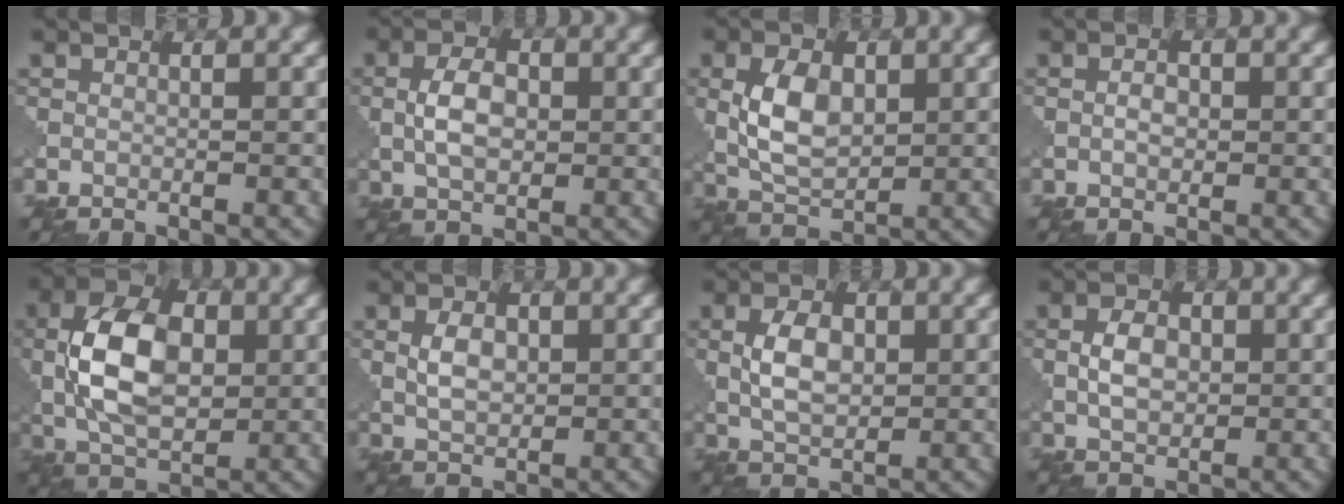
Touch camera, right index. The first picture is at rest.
{"total": 3.6, "force": [0.3, 2.2, 2.8], "torque": [-0.057, 0.002, 0.006]}
{"total": 5.0, "force": [0.8, 3.1, 3.8], "torque": [-0.077, 0.000, 0.020]}
{"total": 1.3, "force": [0.0, 0.8, 1.0], "torque": [-0.016, 0.001, -0.001]}
{"total": 8.4, "force": [0.7, 5.2, 6.5], "torque": [-0.134, 0.006, 0.008]}
{"total": 2.6, "force": [0.7, 1.7, 1.9], "torque": [-0.037, -0.001, 0.015]}
{"total": 3.9, "force": [0.7, 2.4, 3.0], "torque": [-0.062, 0.001, 0.016]}
{"total": 2.9, "force": [0.4, 2.0, 2.1], "torque": [-0.042, 0.000, 0.008]}